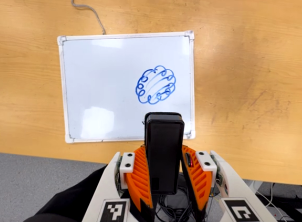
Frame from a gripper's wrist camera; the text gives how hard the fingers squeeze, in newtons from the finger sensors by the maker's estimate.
{"total": 5.3, "left": 3.3, "right": 7.4}